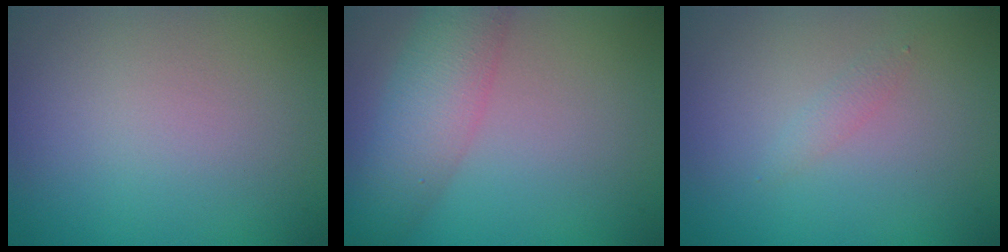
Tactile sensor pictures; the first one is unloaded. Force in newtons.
{"total": 5.5, "press": 5.5, "slide": 0.2}
{"total": 0.8, "press": 0.8, "slide": 0.1}